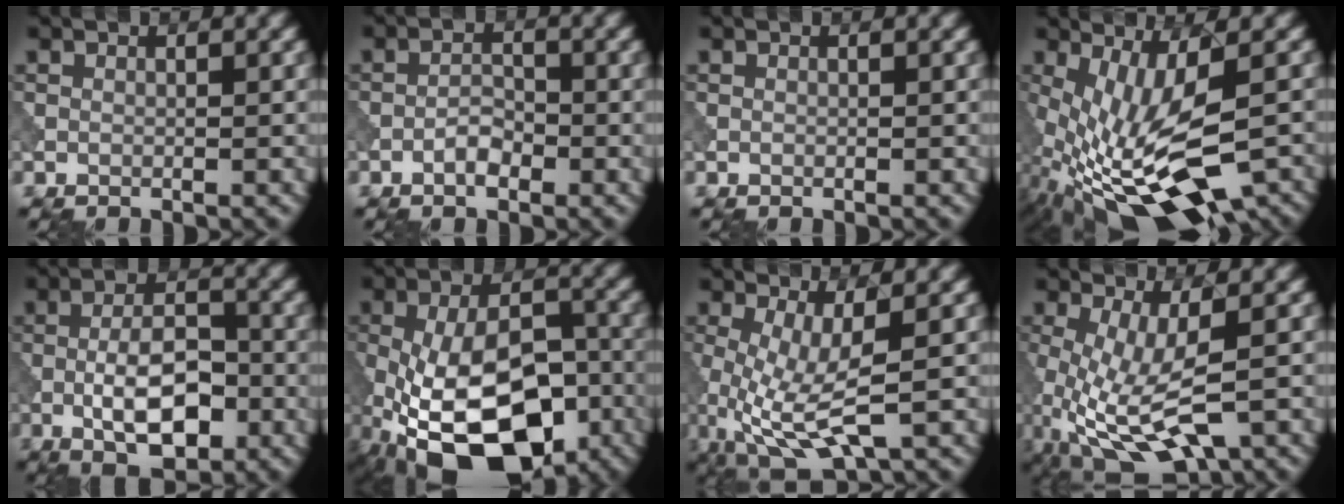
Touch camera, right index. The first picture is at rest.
{"total": 2.0, "force": [-1.1, 0.9, 1.4], "torque": [-0.022, 0.006, -0.022]}
{"total": 0.0}
{"total": 14.1, "force": [-5.1, 5.2, 12.0], "torque": [-0.231, -0.033, -0.070]}
{"total": 6.7, "force": [-1.9, 2.9, 5.7], "torque": [-0.099, 0.005, -0.038]}
{"total": 16.9, "force": [-7.4, 8.6, 12.5], "torque": [-0.225, -0.018, -0.115]}
{"total": 6.4, "force": [-1.3, 2.2, 5.9], "torque": [-0.137, -0.018, -0.019]}
{"total": 9.6, "force": [-3.3, 4.0, 8.1], "torque": [-0.186, -0.029, -0.050]}